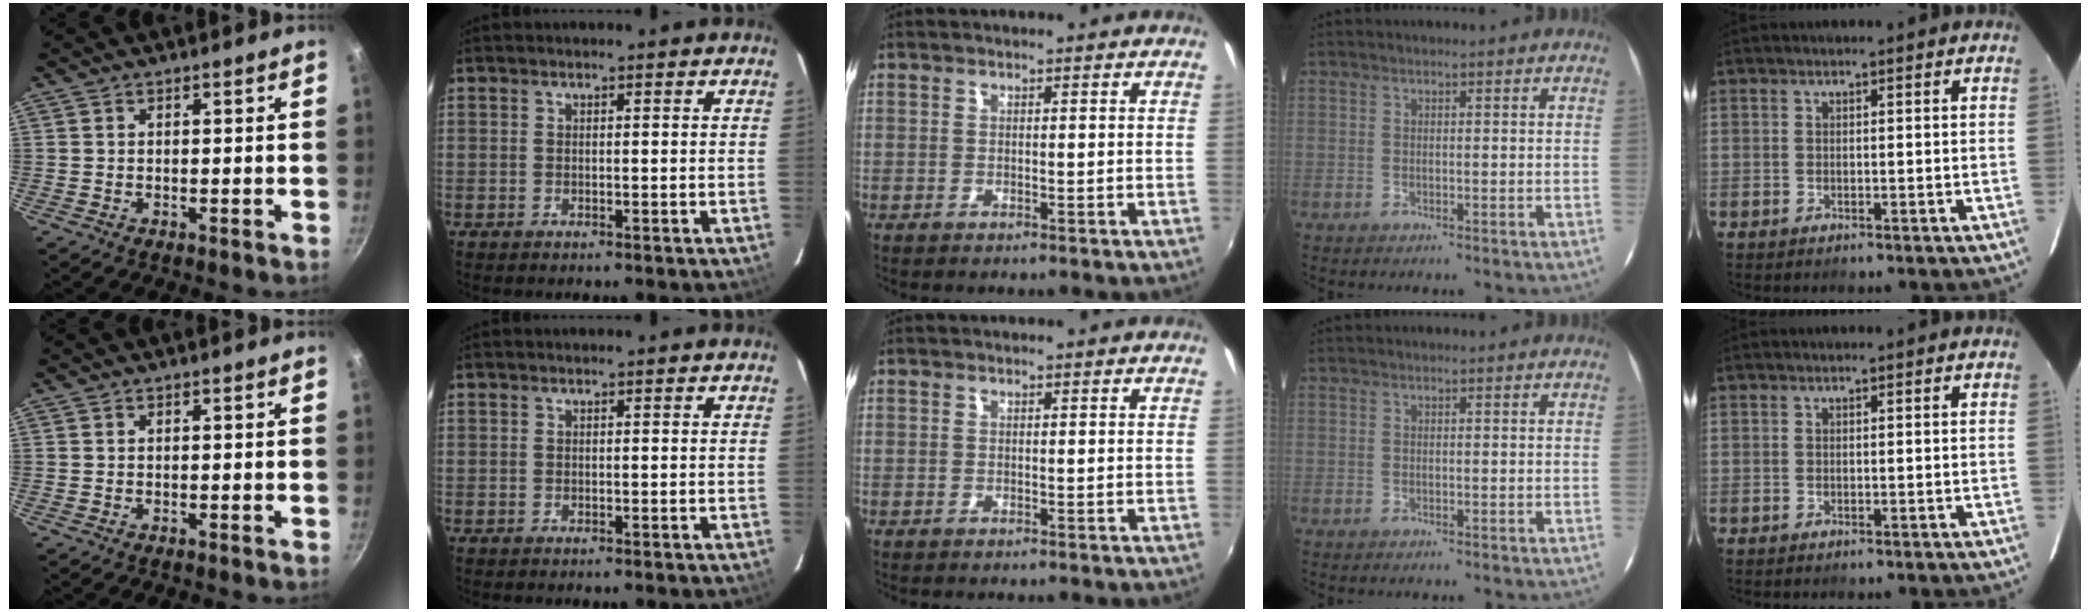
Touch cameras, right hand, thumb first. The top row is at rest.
{}